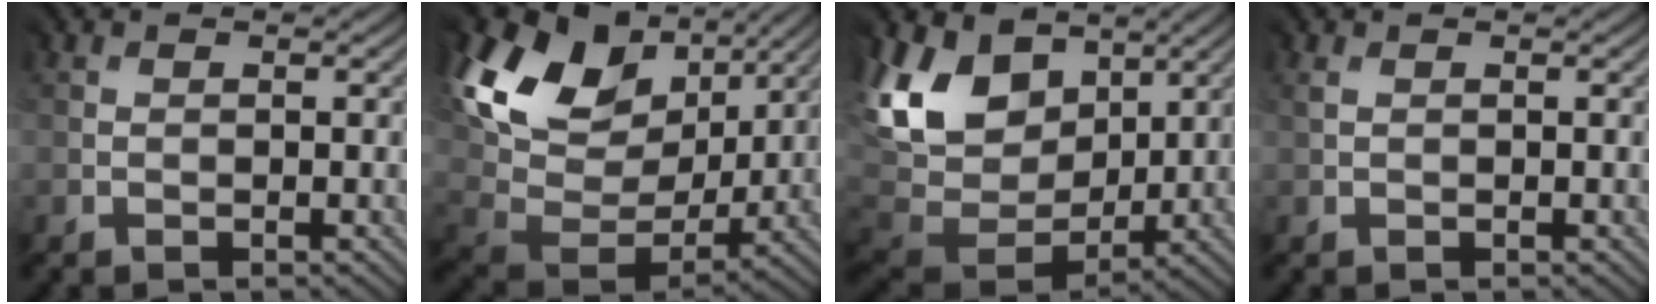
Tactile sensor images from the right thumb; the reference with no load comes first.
{"total": 15.2, "force": [7.4, 10.6, 8.0], "torque": [-0.207, 0.012, 0.162]}
{"total": 13.4, "force": [6.1, 10.0, 6.5], "torque": [-0.187, 0.026, 0.121]}
{"total": 0.7, "force": [0.5, 0.2, 0.5], "torque": [-0.012, 0.001, 0.010]}